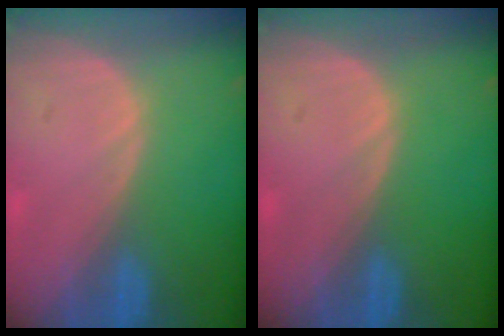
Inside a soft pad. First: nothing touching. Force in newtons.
{"total": 0.0}